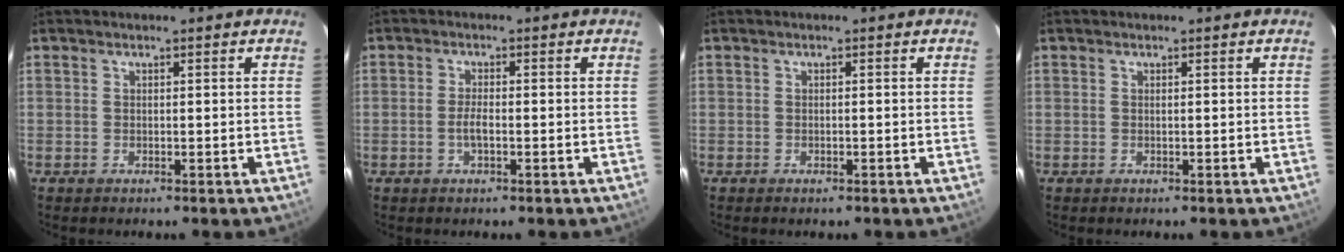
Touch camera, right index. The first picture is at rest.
{"total": 2.3, "force": [-0.7, 0.6, 2.0], "torque": [-0.042, -0.002, -0.014]}
{"total": 0.7, "force": [-0.5, 0.3, 0.3], "torque": [-0.006, 0.000, -0.009]}
{"total": 0.0}